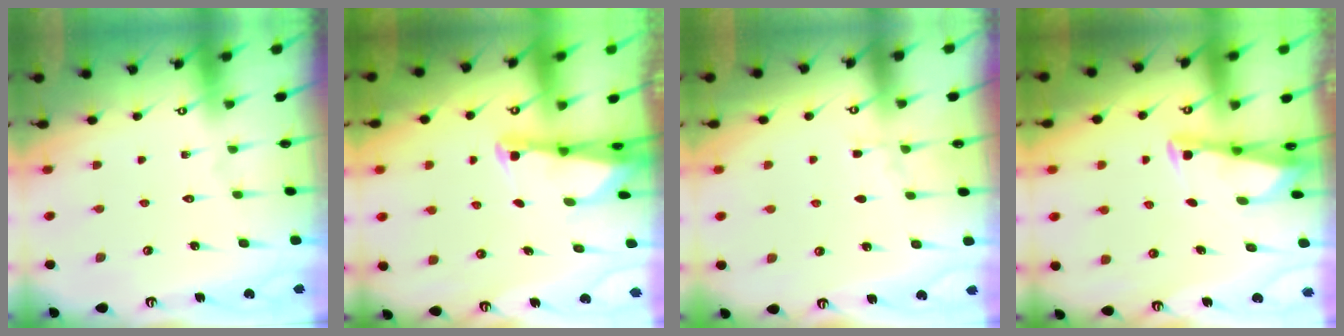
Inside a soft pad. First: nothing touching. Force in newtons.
{"total": 2.4, "press": 2.4, "slide": 0.2}
{"total": 3.2, "press": 3.2, "slide": 0.5}
{"total": 2.8, "press": 2.8, "slide": 0.3}